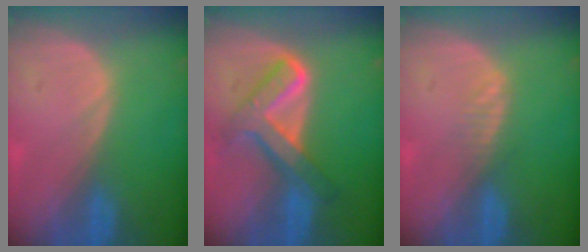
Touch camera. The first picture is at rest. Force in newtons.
{"total": 7.6, "press": 7.5, "slide": 0.4}
{"total": 1.6, "press": 1.6, "slide": 0.1}